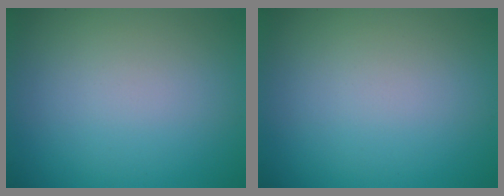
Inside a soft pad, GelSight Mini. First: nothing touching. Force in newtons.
{"total": 0.0}